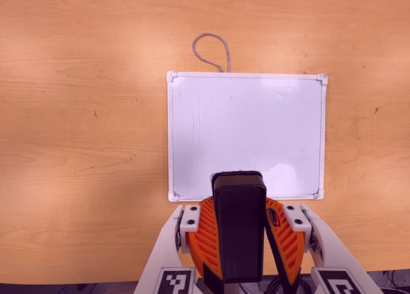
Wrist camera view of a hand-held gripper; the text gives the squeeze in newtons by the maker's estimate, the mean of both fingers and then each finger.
{"total": 9.3, "left": 9.3, "right": 9.3}